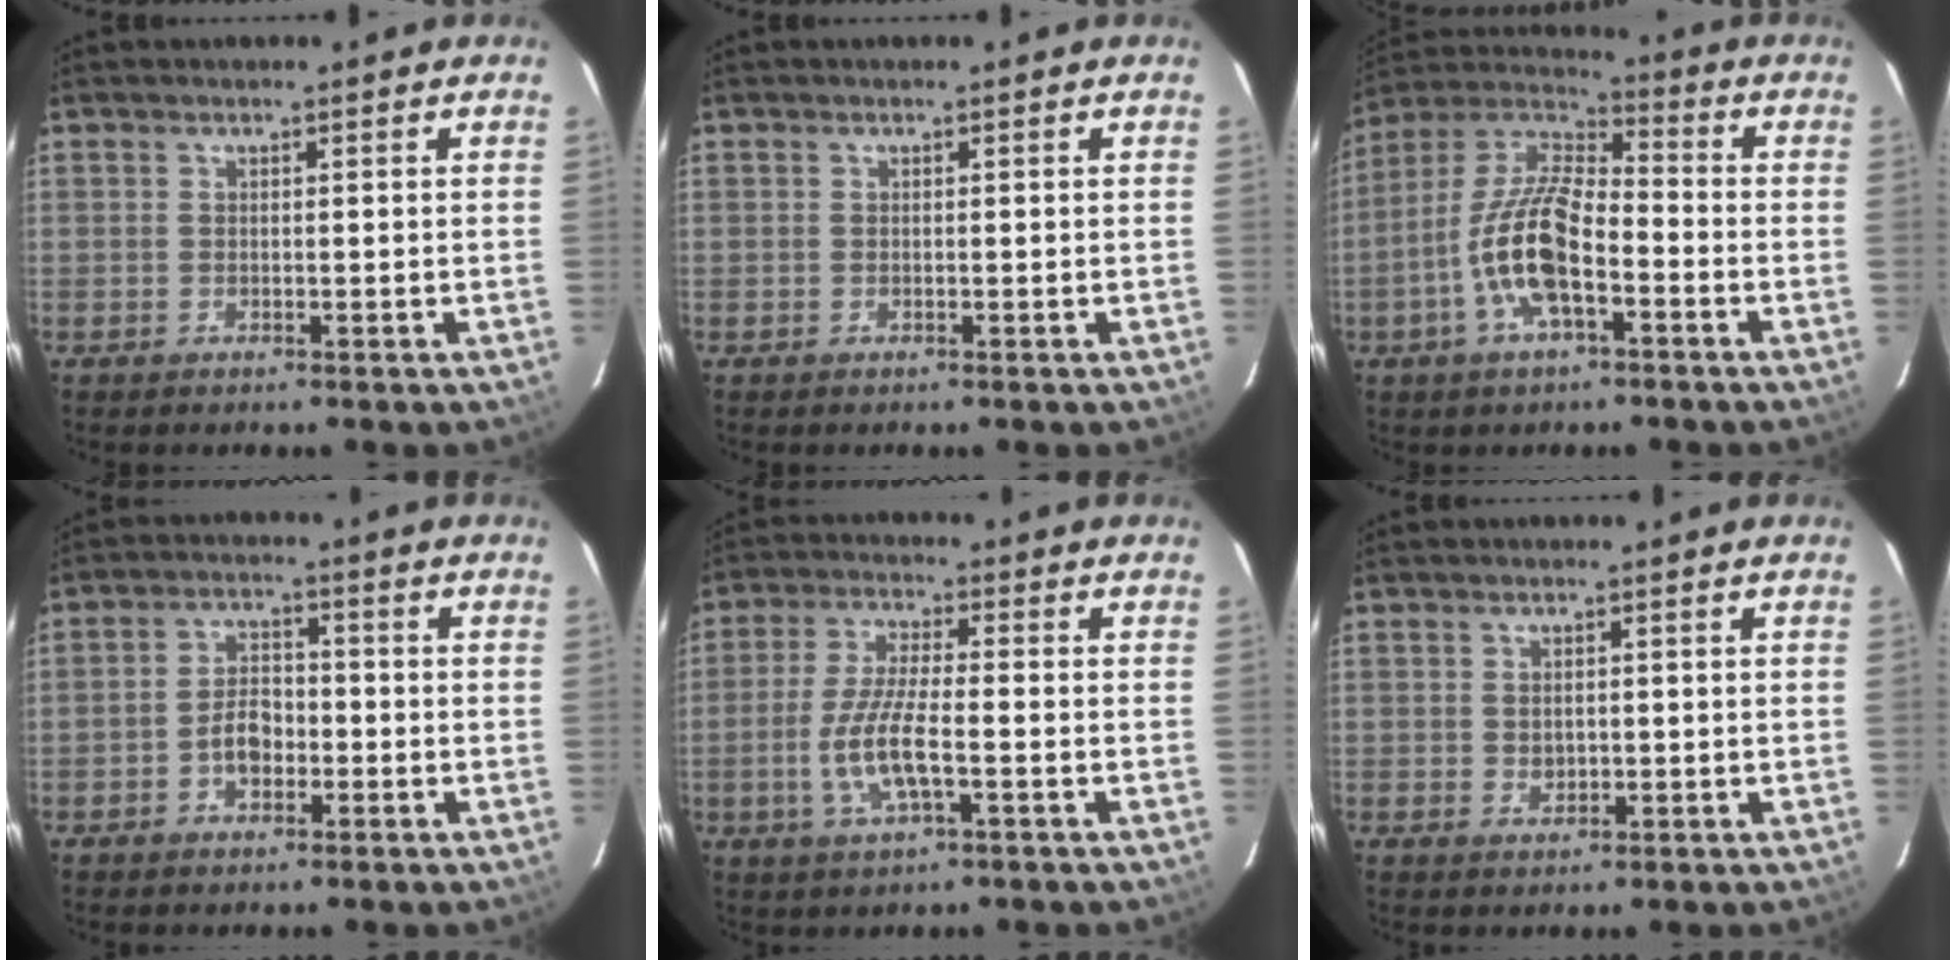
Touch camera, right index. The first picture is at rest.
{"total": 0.0}
{"total": 14.1, "force": [-5.2, 5.3, 12.0], "torque": [-0.247, 0.001, -0.102]}
{"total": 5.1, "force": [-2.0, 3.2, 3.4], "torque": [-0.066, 0.013, -0.033]}
{"total": 9.1, "force": [-2.7, 2.3, 8.3], "torque": [-0.172, -0.006, -0.053]}
{"total": 1.9, "force": [-0.1, 1.7, 1.0], "torque": [-0.014, 0.000, 0.002]}